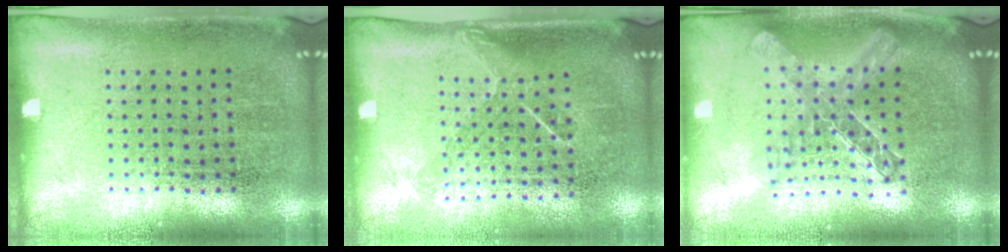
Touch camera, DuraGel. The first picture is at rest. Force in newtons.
{"total": 1.2, "press": 0.9, "slide": 0.9}
{"total": 1.9, "press": 1.7, "slide": 1.0}